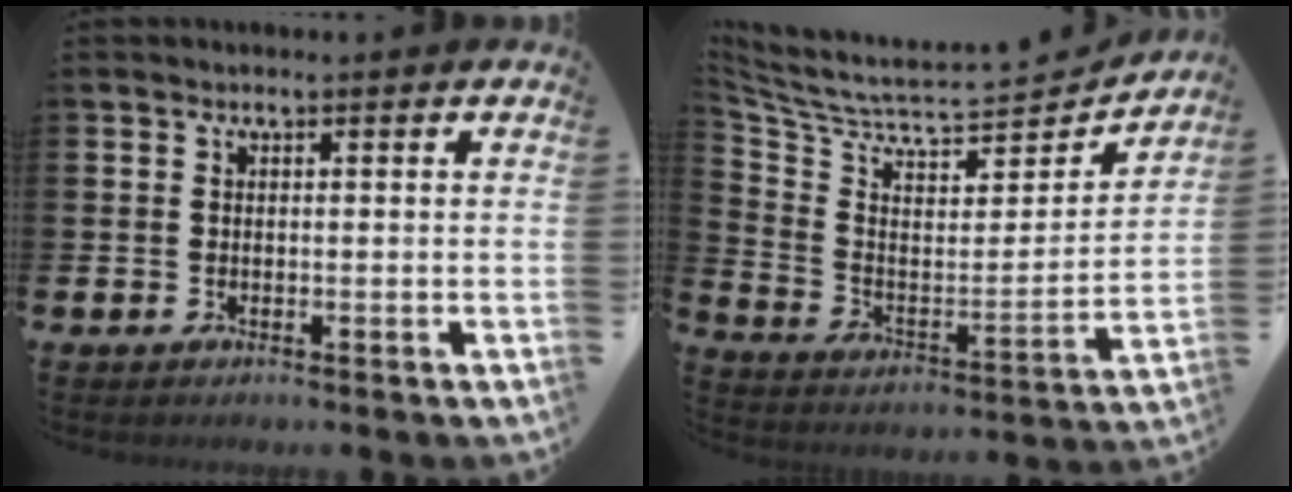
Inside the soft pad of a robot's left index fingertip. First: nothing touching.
{"total": 6.7, "force": [6.1, 1.6, 2.3], "torque": [-0.084, -0.058, 0.099]}